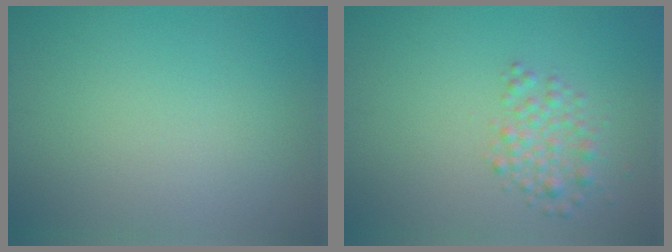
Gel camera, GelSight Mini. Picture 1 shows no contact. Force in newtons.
{"total": 2.3, "press": 2.3, "slide": 0.1}